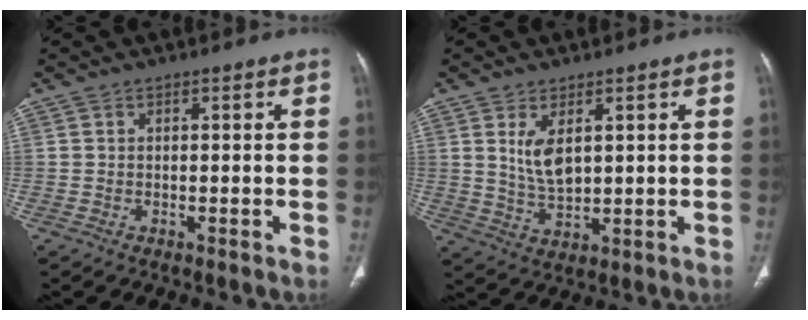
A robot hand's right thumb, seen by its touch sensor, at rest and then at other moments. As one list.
[{"total": 6.0, "force": [2.1, 3.0, 4.7], "torque": [-0.082, -0.017, 0.051]}]